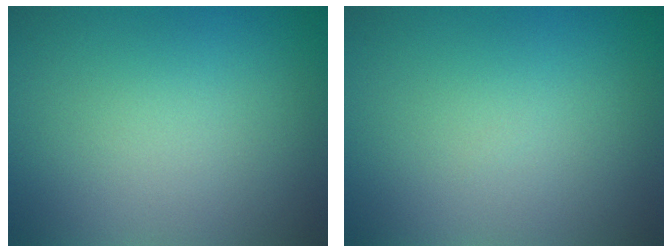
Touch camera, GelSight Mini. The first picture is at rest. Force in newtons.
{"total": 0.0}